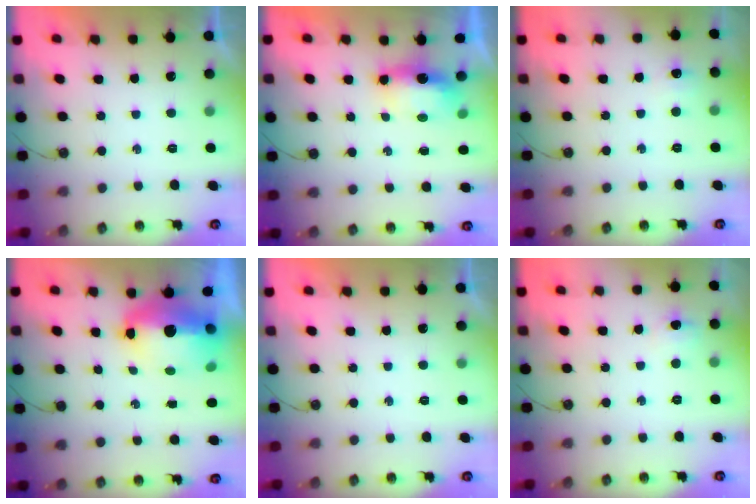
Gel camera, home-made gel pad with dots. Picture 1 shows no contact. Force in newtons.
{"total": 6.6, "press": 6.6, "slide": 0.7}
{"total": 5.4, "press": 5.3, "slide": 0.8}
{"total": 13.7, "press": 13.6, "slide": 1.5}
{"total": 0.0}
{"total": 8.2, "press": 4.5, "slide": 6.9}